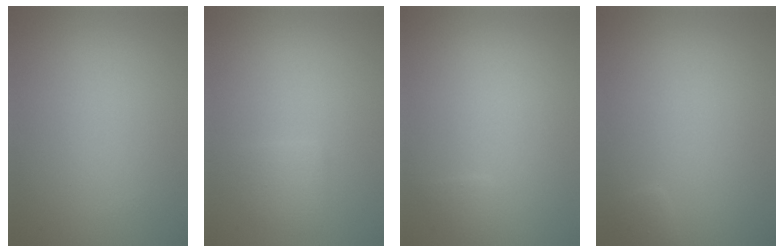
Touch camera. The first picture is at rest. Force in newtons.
{"total": 1.4, "press": 1.4, "slide": 0.1}
{"total": 0.7, "press": 0.7, "slide": 0.1}
{"total": 0.6, "press": 0.6, "slide": 0.0}